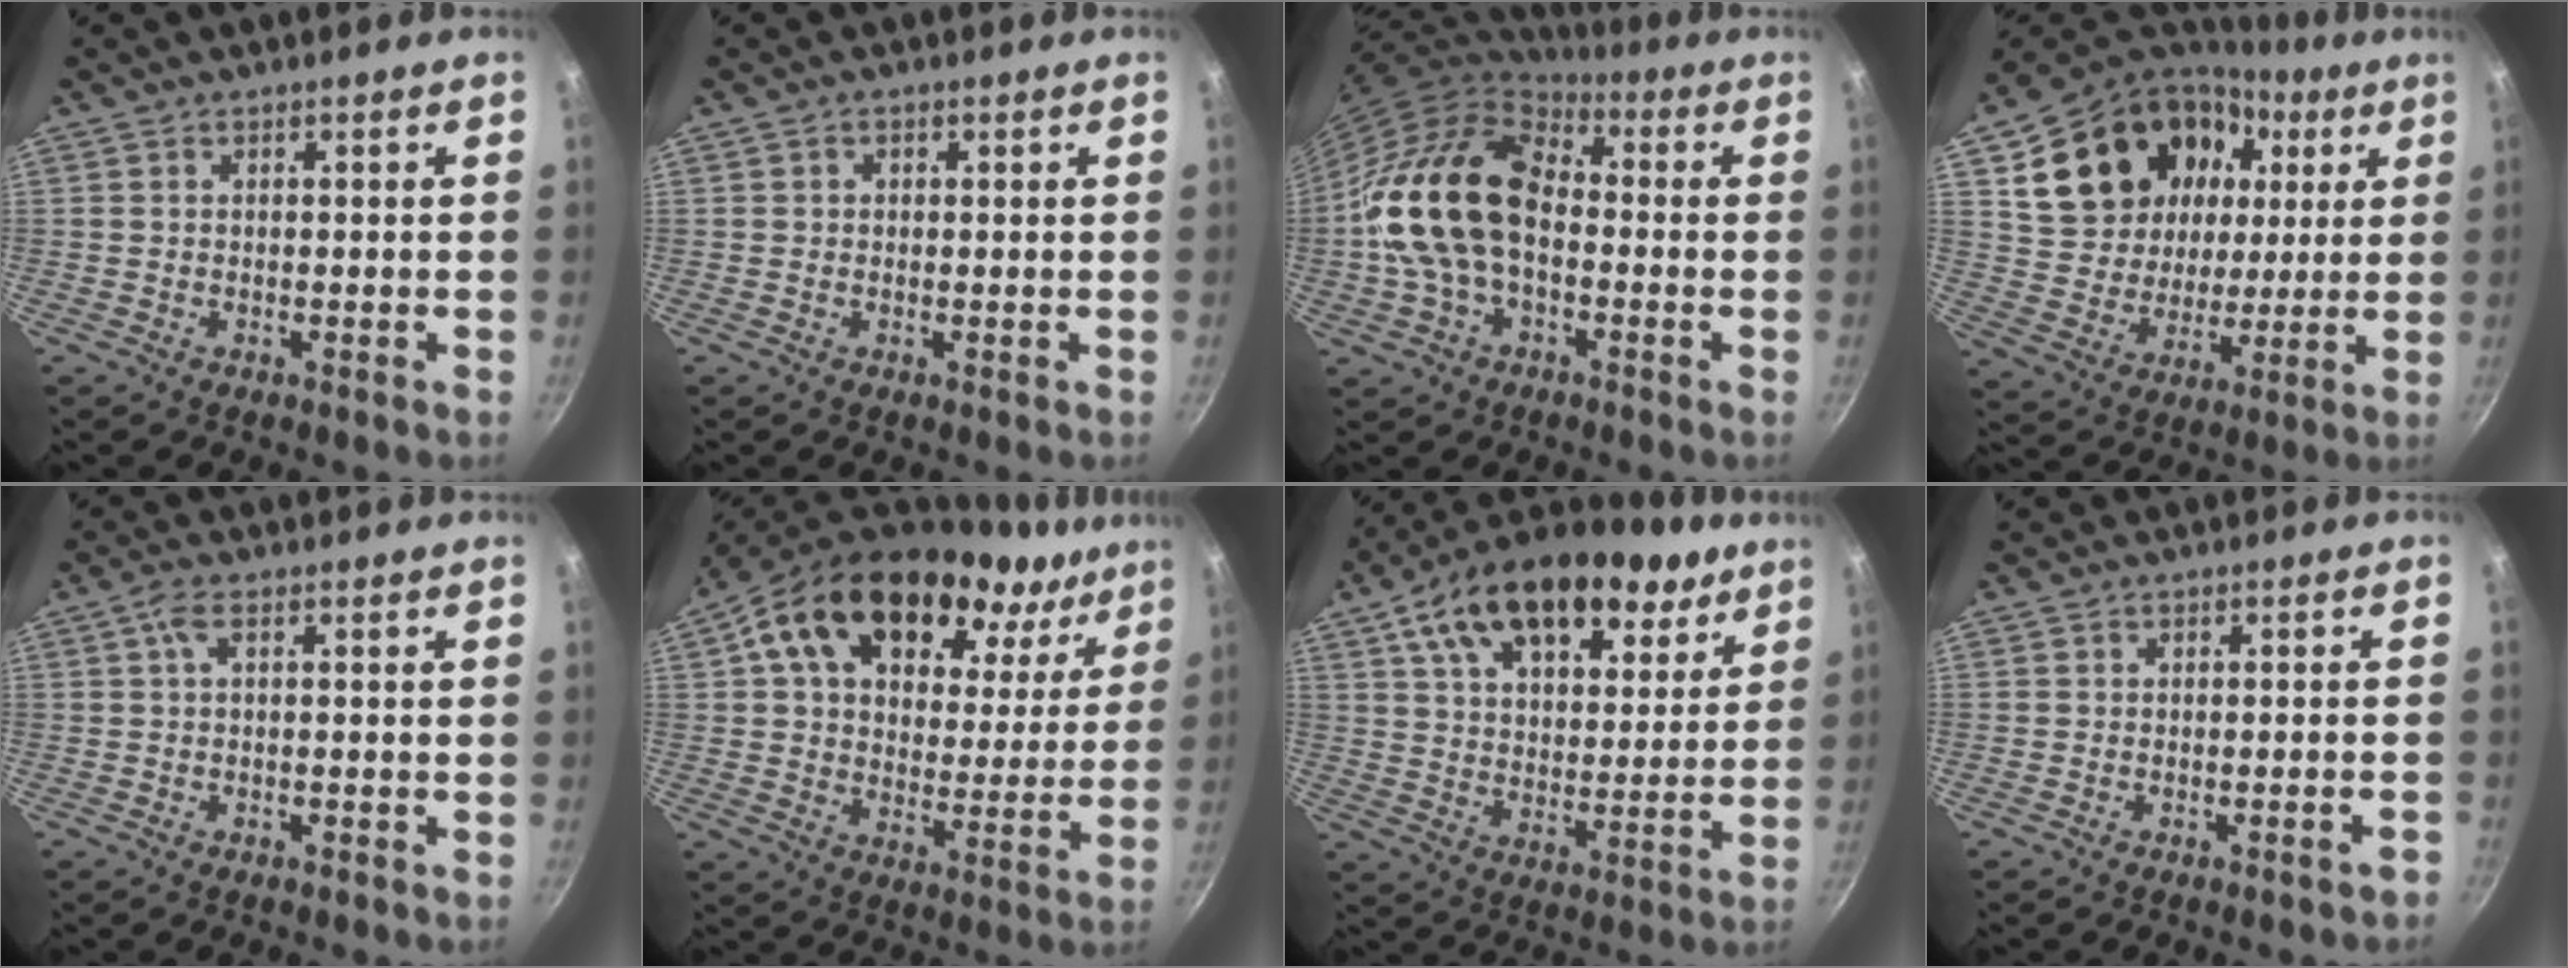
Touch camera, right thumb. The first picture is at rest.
{"total": 1.1, "force": [0.3, 0.9, 0.4], "torque": [-0.003, 0.001, 0.003]}
{"total": 19.1, "force": [-1.3, 12.7, 14.2], "torque": [-0.243, 0.042, -0.037]}
{"total": 23.7, "force": [8.3, 18.0, 12.9], "torque": [-0.223, 0.006, 0.154]}
{"total": 2.3, "force": [0.0, 0.8, 2.1], "torque": [-0.051, 0.007, 0.000]}
{"total": 26.5, "force": [14.6, 15.5, 15.8], "torque": [-0.243, -0.007, 0.239]}
{"total": 22.6, "force": [12.8, 12.3, 14.0], "torque": [-0.209, -0.024, 0.200]}
{"total": 1.9, "force": [-1.4, 0.3, 1.3], "torque": [-0.017, 0.018, -0.012]}